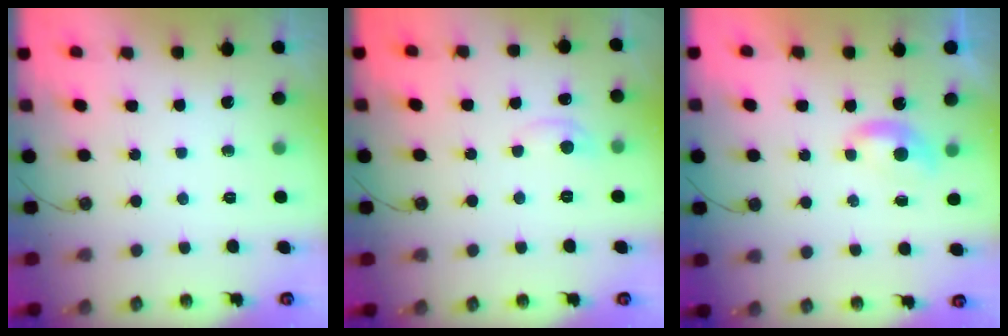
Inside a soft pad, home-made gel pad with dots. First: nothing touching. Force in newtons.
{"total": 0.8, "press": 0.6, "slide": 0.6}
{"total": 1.6, "press": 1.5, "slide": 0.5}